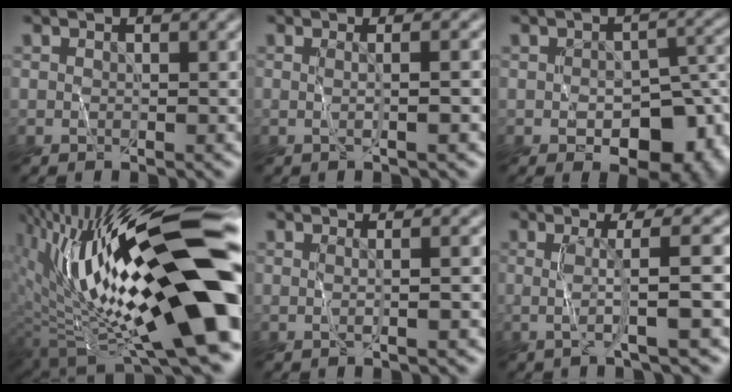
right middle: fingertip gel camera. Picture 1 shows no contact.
{"total": 2.5, "force": [0.2, 0.9, 2.3], "torque": [-0.026, 0.005, -0.023]}
{"total": 7.5, "force": [-2.9, 4.1, 5.5], "torque": [-0.074, -0.006, -0.033]}
{"total": 21.0, "force": [-1.1, 6.4, 19.9], "torque": [-0.315, 0.006, -0.030]}
{"total": 2.1, "force": [0.2, 0.8, 2.0], "torque": [-0.022, 0.004, -0.023]}
{"total": 4.3, "force": [-0.1, 0.4, 4.3], "torque": [-0.074, 0.005, 0.000]}